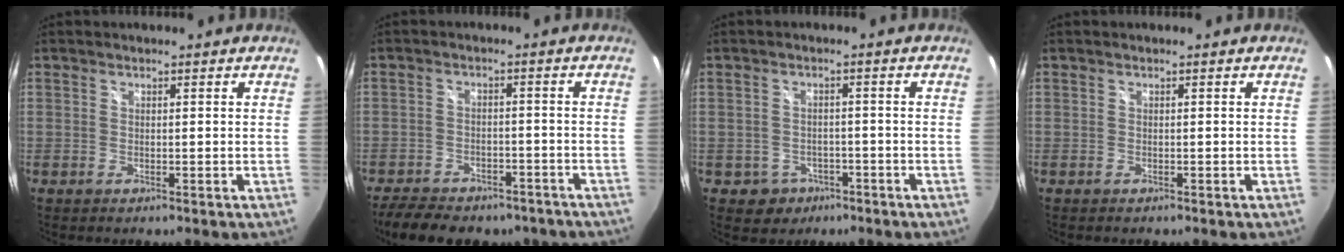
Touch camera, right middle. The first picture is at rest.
{"total": 16.0, "force": [-12.6, 6.9, 7.2], "torque": [-0.158, -0.006, -0.169]}
{"total": 4.7, "force": [-2.3, 4.0, 0.8], "torque": [-0.030, 0.010, -0.025]}
{"total": 0.0}